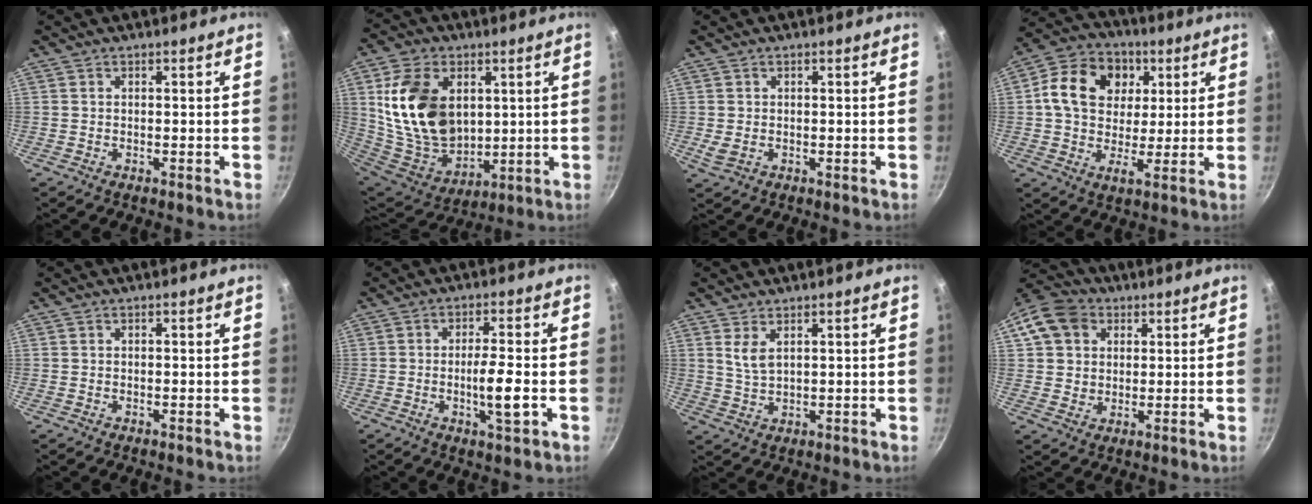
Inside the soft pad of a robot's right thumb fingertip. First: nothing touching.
{"total": 20.4, "force": [4.5, 14.1, 14.1], "torque": [-0.234, -0.030, 0.100]}
{"total": 2.2, "force": [0.2, 1.5, 1.5], "torque": [-0.029, -0.002, 0.009]}
{"total": 15.3, "force": [4.1, 11.6, 9.0], "torque": [-0.137, 0.003, 0.052]}
{"total": 0.0}
{"total": 6.4, "force": [-1.6, 1.1, 6.1], "torque": [-0.108, 0.008, -0.028]}
{"total": 3.8, "force": [1.8, 1.7, 2.8], "torque": [-0.054, -0.017, 0.041]}
{"total": 10.8, "force": [3.7, 8.9, 4.9], "torque": [-0.068, 0.009, 0.056]}